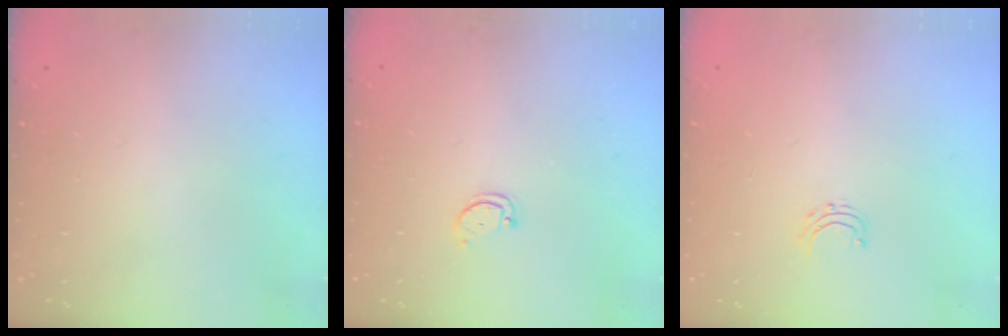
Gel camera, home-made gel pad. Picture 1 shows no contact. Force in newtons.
{"total": 2.3, "press": 2.3, "slide": 0.4}
{"total": 3.7, "press": 3.7, "slide": 0.3}